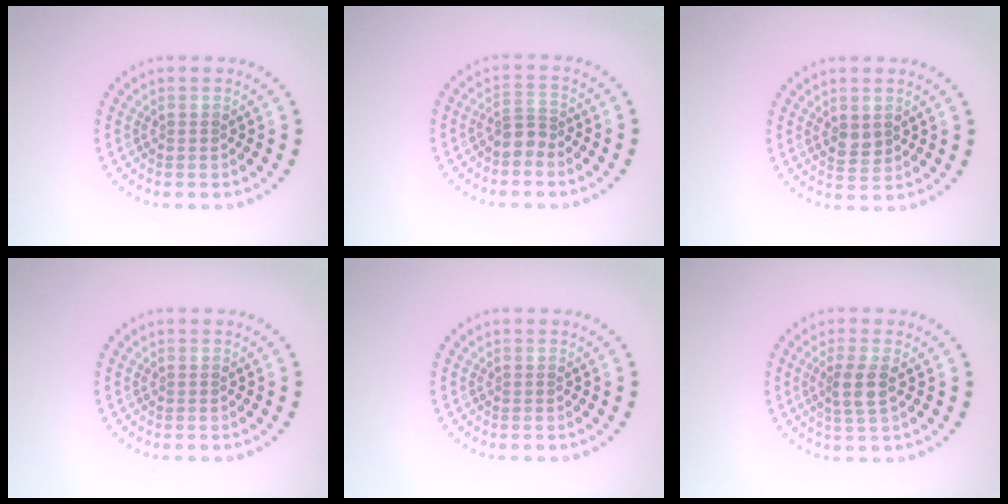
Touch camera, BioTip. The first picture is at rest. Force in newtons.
{"total": 2.0, "press": 1.6, "slide": 1.2}
{"total": 1.8, "press": 1.8, "slide": 0.3}
{"total": 0.0}
{"total": 0.0}
{"total": 2.3, "press": 2.1, "slide": 1.1}